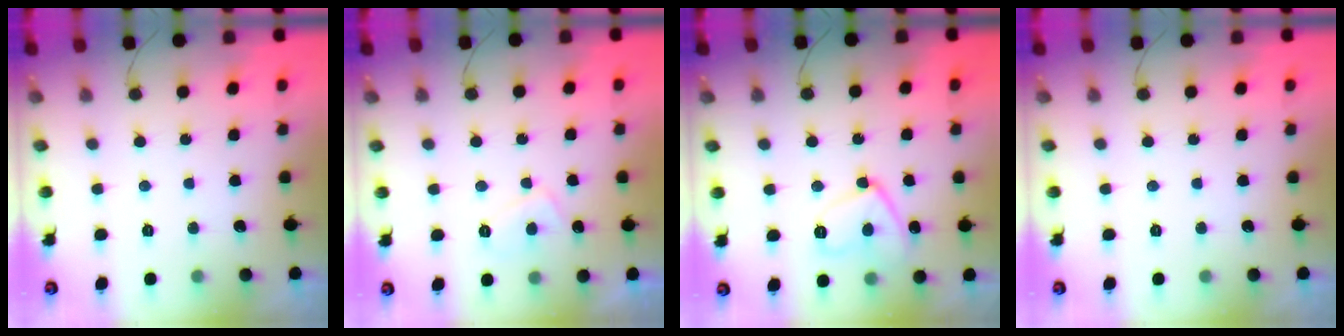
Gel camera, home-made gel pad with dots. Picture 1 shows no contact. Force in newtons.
{"total": 3.6, "press": 3.5, "slide": 1.0}
{"total": 11.4, "press": 11.1, "slide": 2.2}
{"total": 0.0}